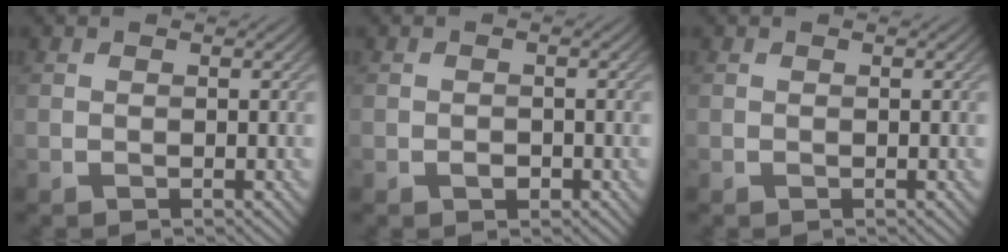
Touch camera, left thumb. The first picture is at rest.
{"total": 1.1, "force": [-0.5, 0.8, 0.6], "torque": [-0.008, -0.004, -0.010]}
{"total": 0.0}